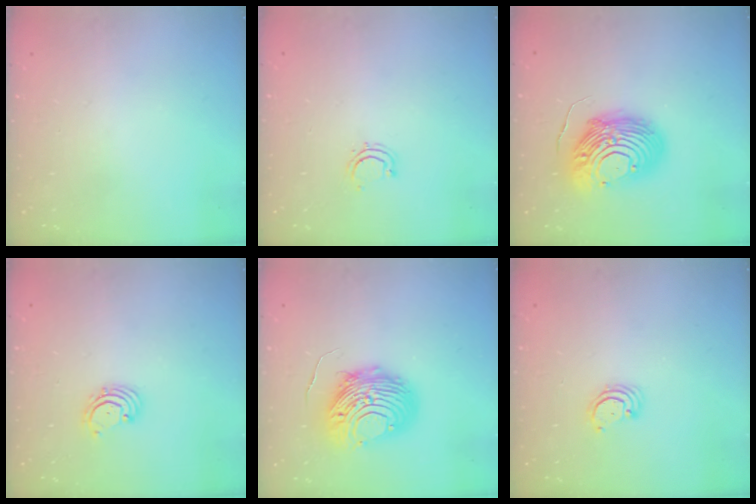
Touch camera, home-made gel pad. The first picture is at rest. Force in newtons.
{"total": 4.0, "press": 3.8, "slide": 1.1}
{"total": 14.9, "press": 14.9, "slide": 1.5}
{"total": 2.2, "press": 2.1, "slide": 0.7}
{"total": 10.7, "press": 10.6, "slide": 1.1}
{"total": 2.3, "press": 2.3, "slide": 0.2}